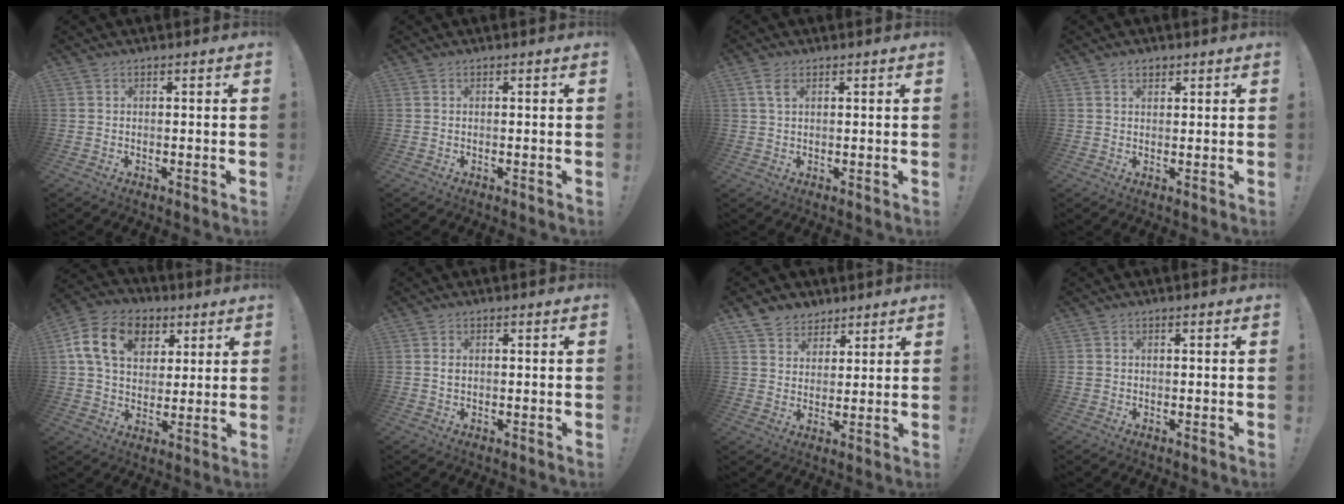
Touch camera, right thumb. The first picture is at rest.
{"total": 0.0}
{"total": 3.3, "force": [1.6, 1.5, 2.5], "torque": [-0.044, -0.001, 0.028]}
{"total": 2.1, "force": [1.4, 1.4, 0.8], "torque": [-0.010, -0.004, 0.026]}
{"total": 16.3, "force": [6.2, 11.7, 9.5], "torque": [-0.153, -0.011, 0.120]}
{"total": 1.2, "force": [0.3, 0.8, 0.8], "torque": [-0.009, 0.001, 0.002]}
{"total": 6.6, "force": [4.7, 4.6, 0.2], "torque": [-0.007, -0.035, 0.094]}
{"total": 1.0, "force": [-0.3, 0.9, 0.4], "torque": [-0.009, 0.004, -0.005]}